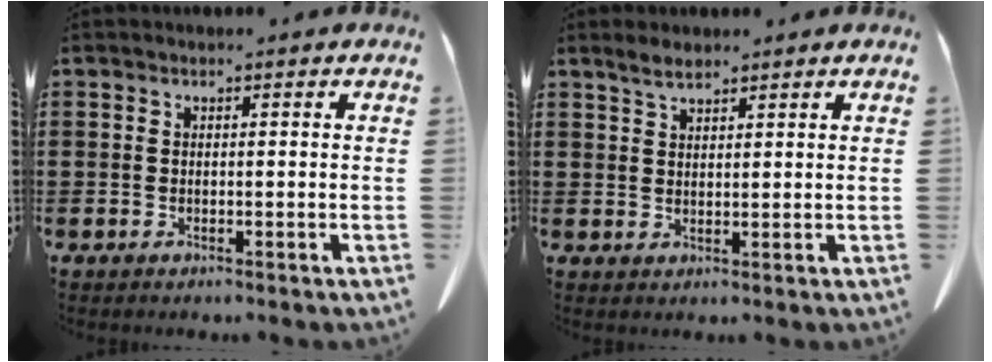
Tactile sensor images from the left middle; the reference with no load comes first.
{"total": 2.8, "force": [2.2, 0.9, 1.5], "torque": [-0.033, 0.003, 0.042]}